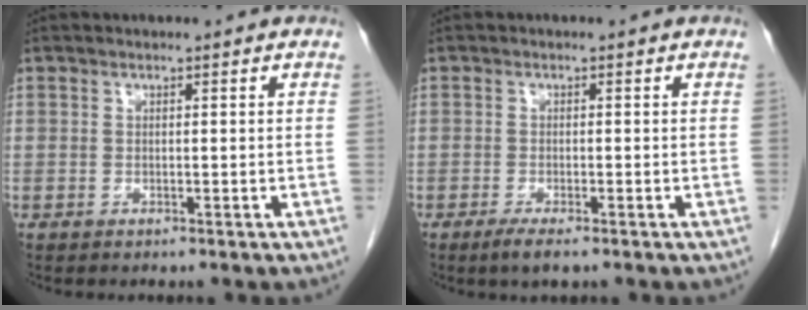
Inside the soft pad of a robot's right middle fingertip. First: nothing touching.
{"total": 2.5, "force": [-1.7, 0.4, 1.9], "torque": [-0.034, -0.005, -0.030]}